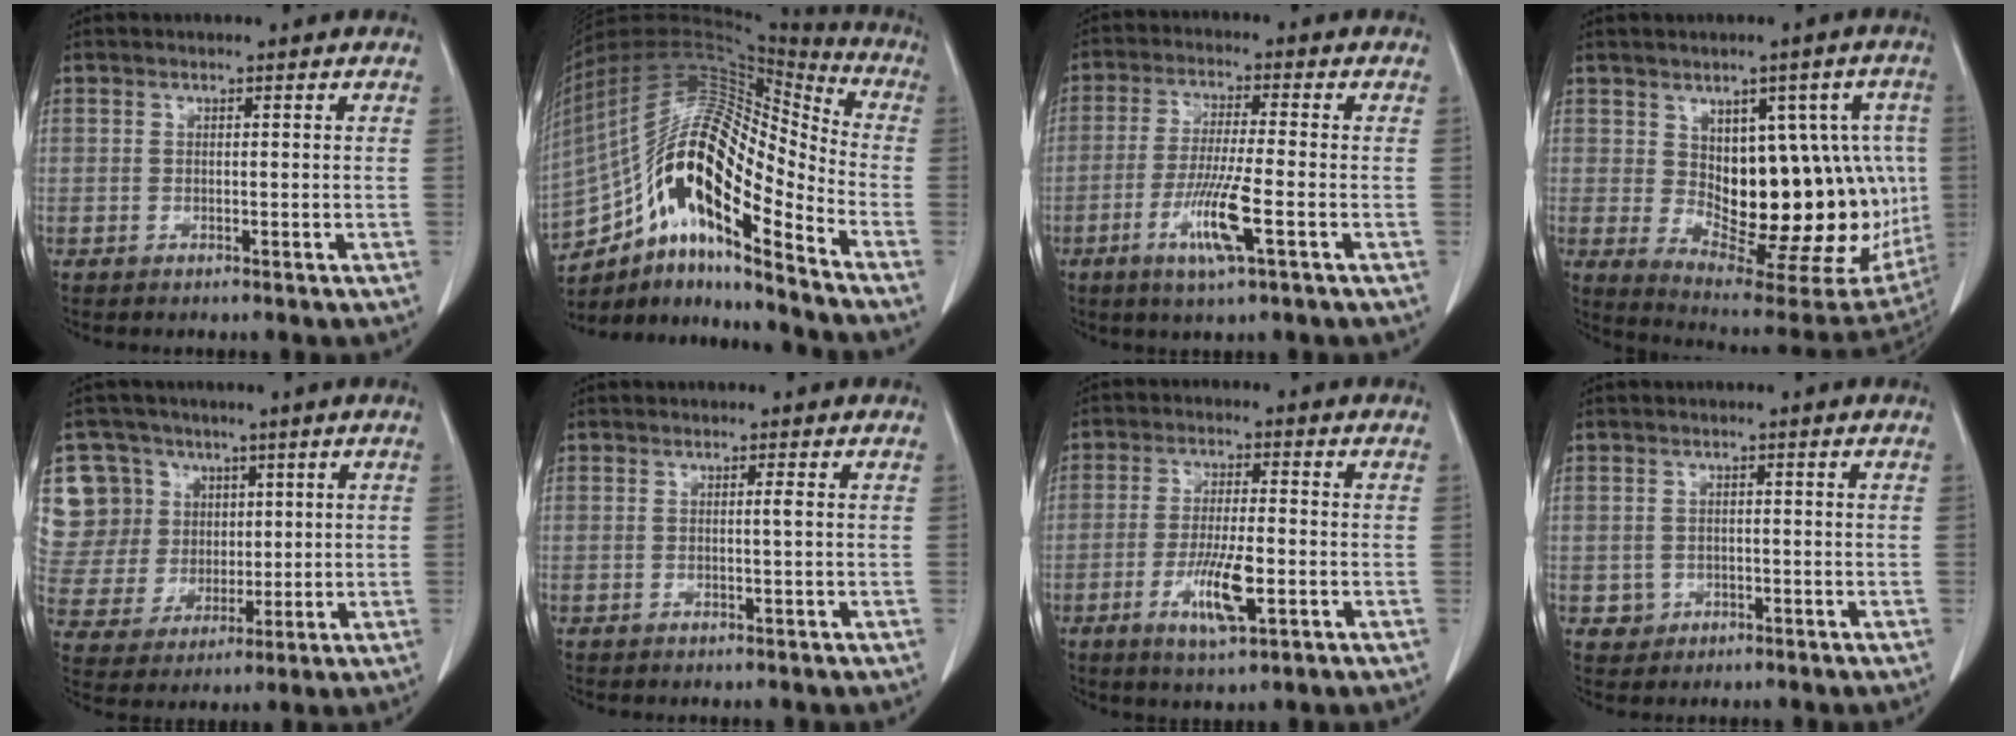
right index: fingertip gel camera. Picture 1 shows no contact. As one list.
[{"total": 20.7, "force": [-10.7, 5.0, 17.0], "torque": [-0.324, 0.029, -0.184]}, {"total": 8.4, "force": [-3.2, 0.1, 7.8], "torque": [-0.152, -0.015, -0.060]}, {"total": 19.6, "force": [1.2, 9.3, 17.2], "torque": [-0.204, 0.011, 0.043]}, {"total": 13.1, "force": [5.6, 11.8, 1.7], "torque": [-0.061, 0.054, 0.125]}, {"total": 0.7, "force": [0.0, -0.2, 0.6], "torque": [-0.008, -0.001, 0.001]}, {"total": 7.8, "force": [-2.7, 1.5, 7.2], "torque": [-0.134, -0.010, -0.043]}, {"total": 2.2, "force": [-0.5, 2.1, 0.2], "torque": [0.004, 0.008, -0.003]}]